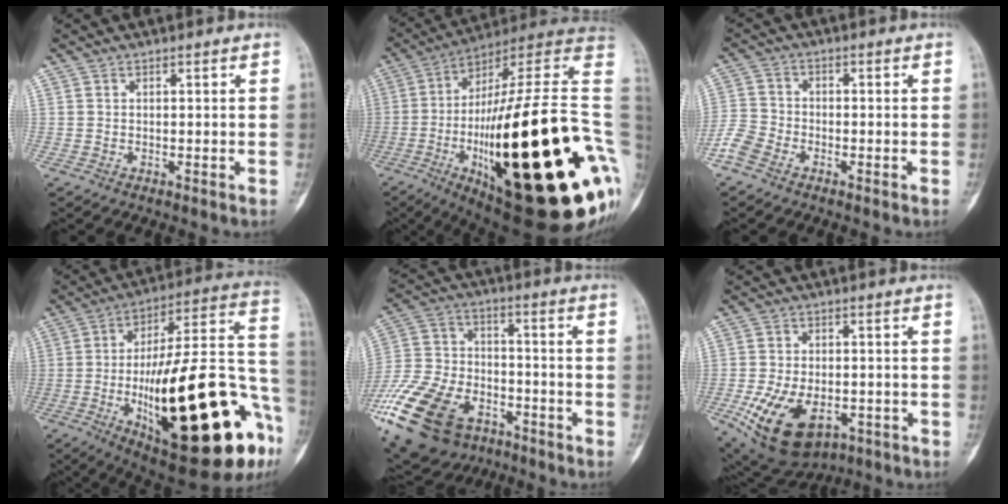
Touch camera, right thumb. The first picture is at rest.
{"total": 43.7, "force": [-7.8, 11.6, 41.4], "torque": [-0.546, 0.048, -0.119]}
{"total": 5.0, "force": [-3.4, 3.0, 2.1], "torque": [-0.047, 0.007, -0.077]}
{"total": 37.3, "force": [-10.3, 11.2, 34.0], "torque": [-0.439, 0.014, -0.147]}
{"total": 27.8, "force": [-14.3, 17.4, 16.4], "torque": [-0.410, 0.032, -0.249]}
{"total": 15.9, "force": [-6.1, 9.7, 11.1], "torque": [-0.194, 0.008, -0.082]}